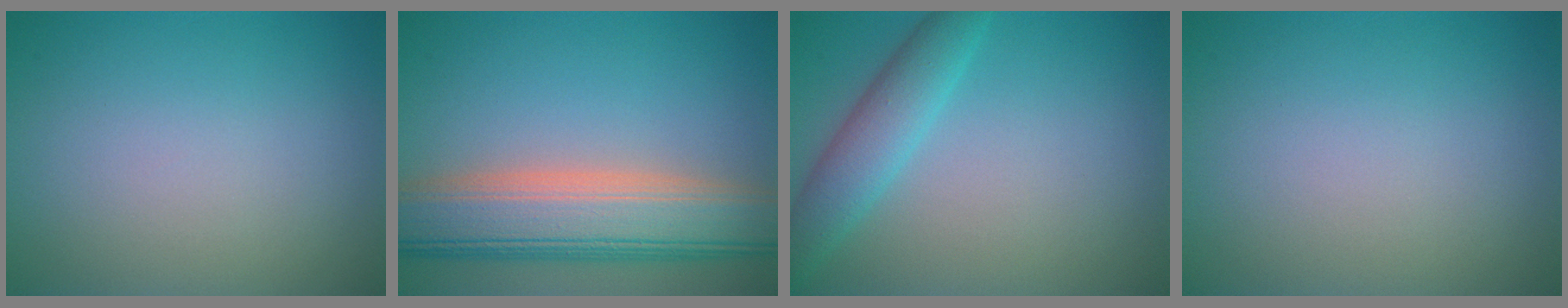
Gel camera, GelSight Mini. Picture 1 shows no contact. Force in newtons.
{"total": 9.5, "press": 9.5, "slide": 0.6}
{"total": 3.7, "press": 3.7, "slide": 0.0}
{"total": 0.0}